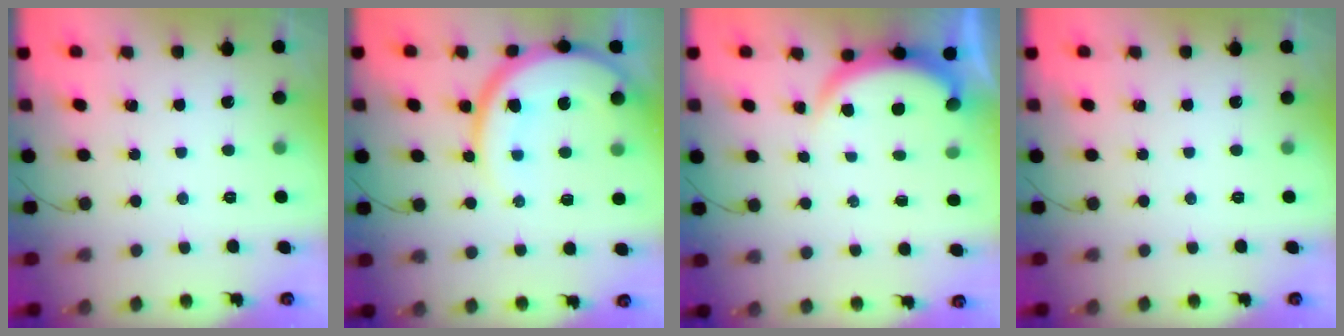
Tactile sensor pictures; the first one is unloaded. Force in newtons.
{"total": 13.9, "press": 13.8, "slide": 1.4}
{"total": 4.6, "press": 4.6, "slide": 0.4}
{"total": 0.0}